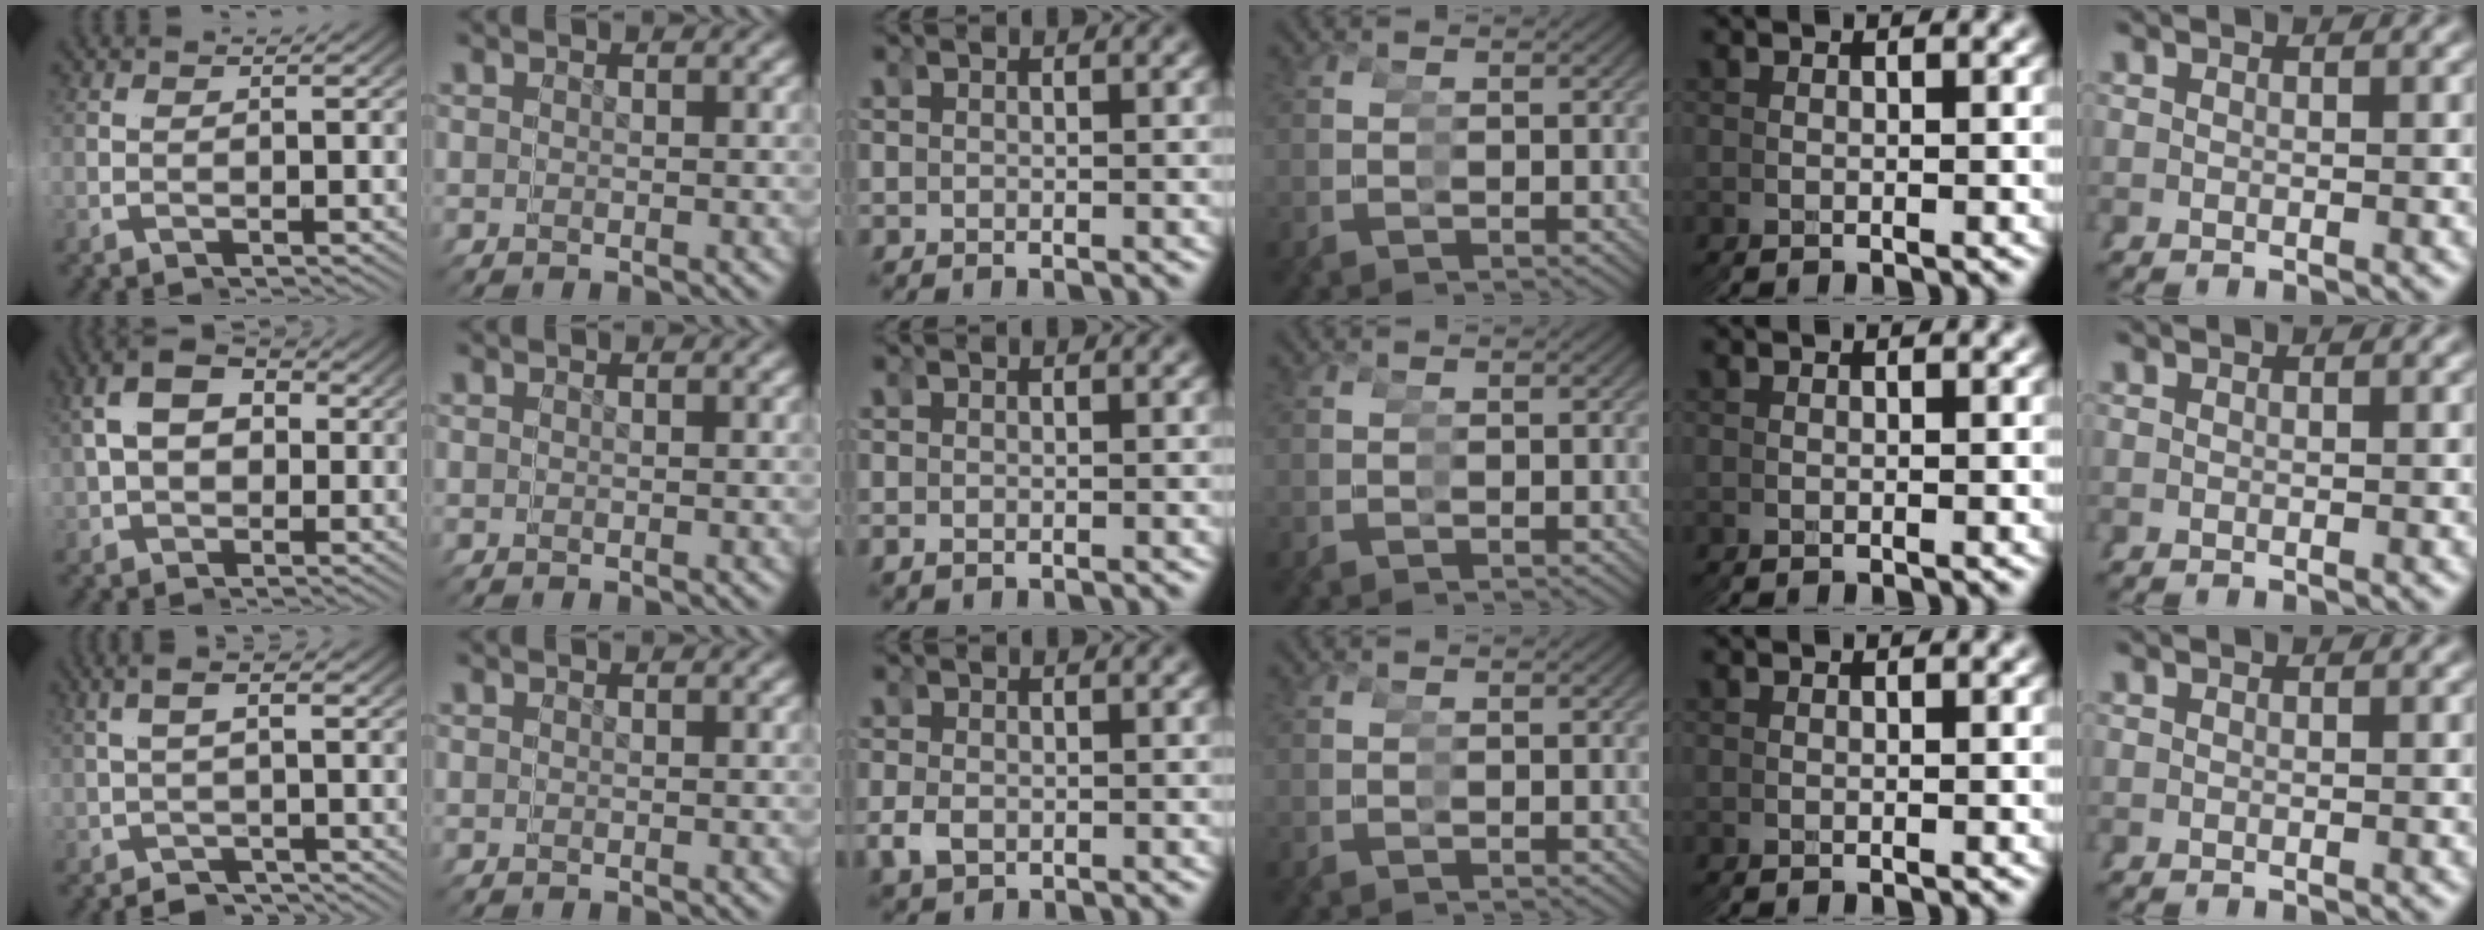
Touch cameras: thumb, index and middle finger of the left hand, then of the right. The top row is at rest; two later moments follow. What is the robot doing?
{"motion": "grasp_and_lifting", "object": "bandage"}